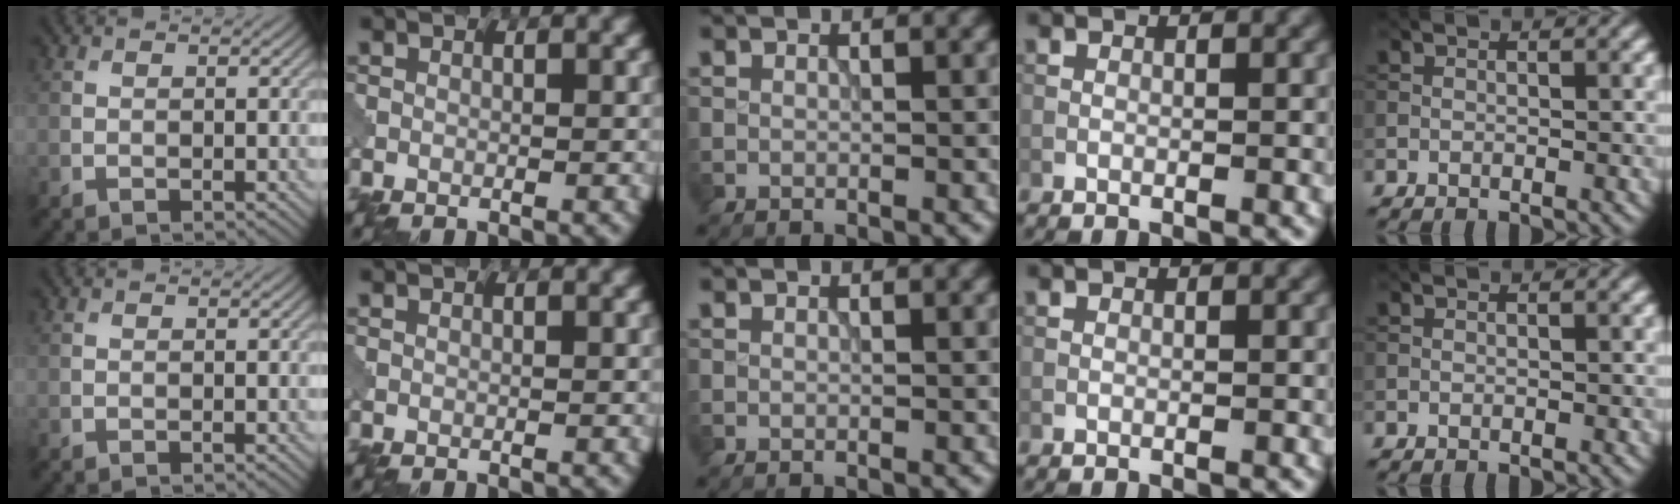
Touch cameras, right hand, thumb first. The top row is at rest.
{}